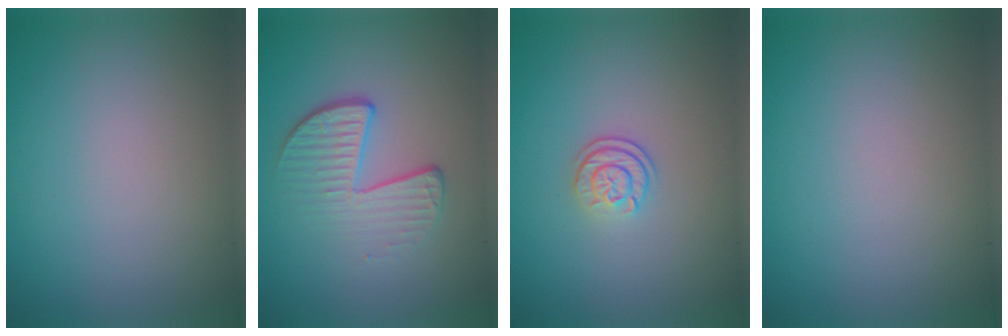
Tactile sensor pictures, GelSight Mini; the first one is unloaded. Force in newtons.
{"total": 4.1, "press": 2.8, "slide": 2.9}
{"total": 2.2, "press": 1.7, "slide": 1.4}
{"total": 0.0}